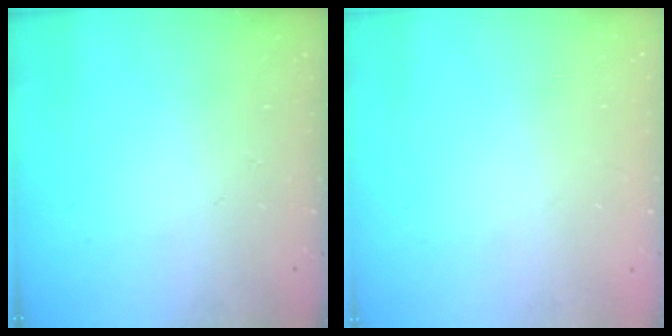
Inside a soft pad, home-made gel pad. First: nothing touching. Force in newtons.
{"total": 2.2, "press": 2.2, "slide": 0.1}